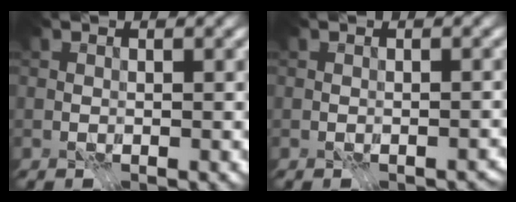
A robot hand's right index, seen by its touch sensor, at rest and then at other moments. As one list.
[{"total": 0.7, "force": [-0.5, 0.4, 0.3], "torque": [-0.001, -0.008, -0.001]}]